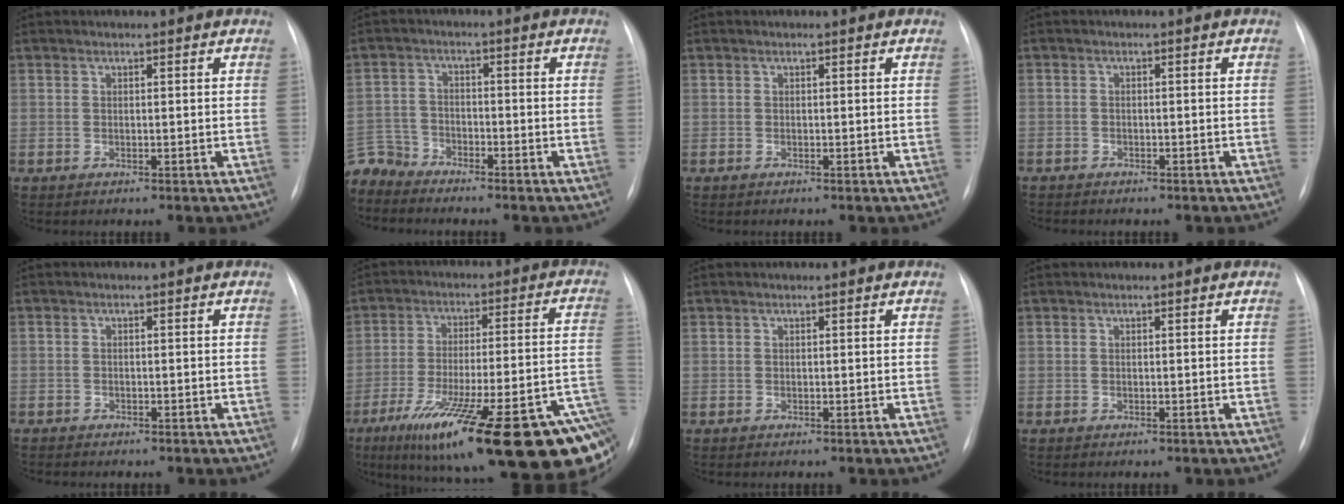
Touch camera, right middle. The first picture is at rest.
{"total": 5.8, "force": [-5.6, 1.4, -0.4], "torque": [0.007, 0.003, -0.116]}
{"total": 0.0}
{"total": 2.8, "force": [-2.4, 1.3, 0.9], "torque": [-0.017, 0.001, -0.027]}
{"total": 2.6, "force": [-2.2, 1.2, 0.8], "torque": [-0.015, 0.001, -0.025]}
{"total": 30.7, "force": [-16.6, 4.8, 25.4], "torque": [-0.286, -0.018, -0.249]}
{"total": 0.0}
{"total": 0.0}